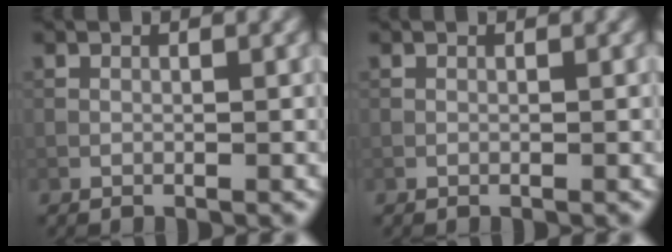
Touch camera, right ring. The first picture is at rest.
{"total": 0.0}